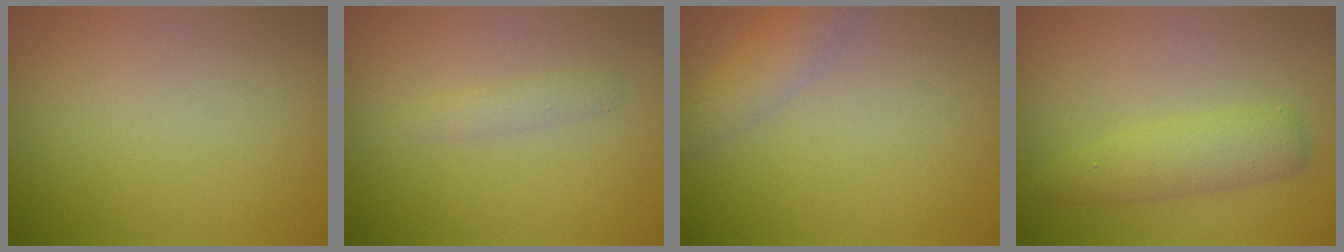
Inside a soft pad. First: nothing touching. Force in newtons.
{"total": 1.1, "press": 1.1, "slide": 0.0}
{"total": 2.5, "press": 2.5, "slide": 0.1}
{"total": 2.9, "press": 2.9, "slide": 0.1}